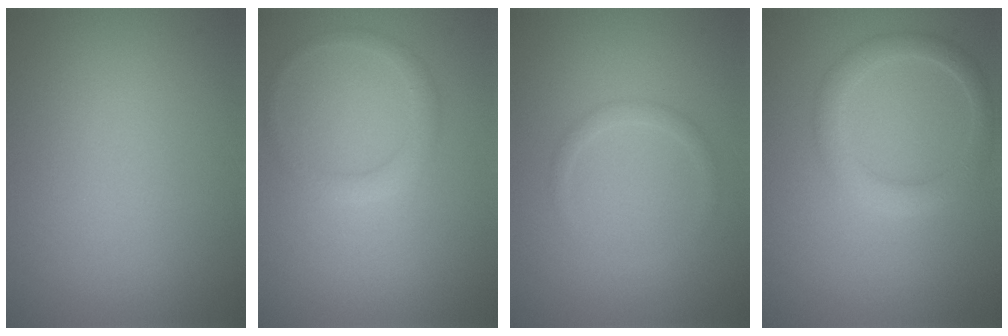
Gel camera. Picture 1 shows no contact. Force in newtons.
{"total": 1.6, "press": 1.6, "slide": 0.2}
{"total": 1.0, "press": 1.0, "slide": 0.0}
{"total": 2.7, "press": 2.7, "slide": 0.1}